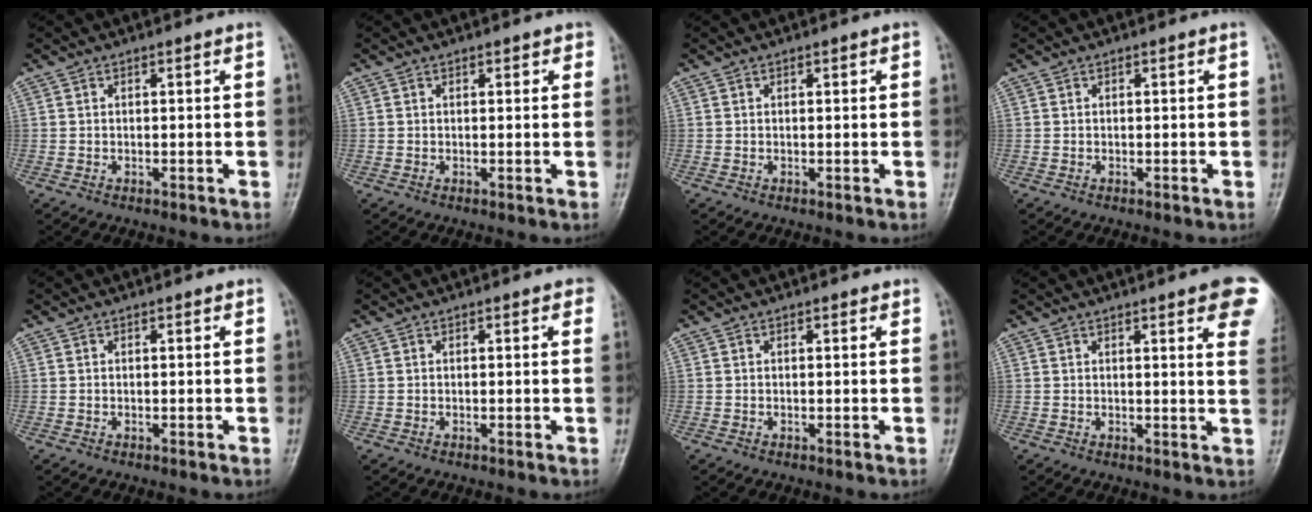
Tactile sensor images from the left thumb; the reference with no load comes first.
{"total": 1.6, "force": [1.0, 0.9, 0.9], "torque": [0.006, -0.001, 0.006]}
{"total": 0.7, "force": [0.4, 0.3, 0.5], "torque": [-0.001, 0.001, 0.002]}
{"total": 0.0}
{"total": 0.6, "force": [0.4, 0.3, 0.2], "torque": [-0.004, -0.002, 0.002]}
{"total": 2.8, "force": [1.7, 1.1, 1.9], "torque": [-0.005, 0.005, 0.012]}
{"total": 0.8, "force": [0.6, 0.4, 0.3], "torque": [-0.001, -0.003, 0.003]}
{"total": 11.2, "force": [6.3, 2.2, 9.0], "torque": [-0.085, -0.018, 0.062]}